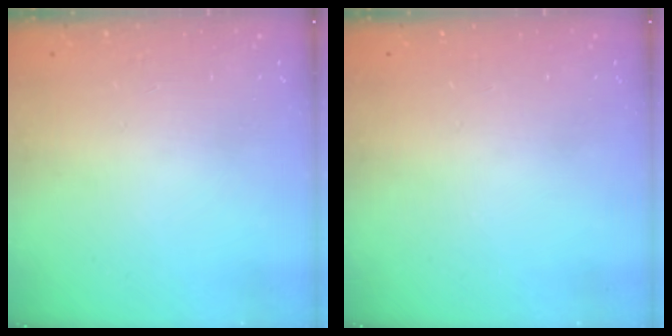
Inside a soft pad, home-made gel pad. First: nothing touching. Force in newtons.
{"total": 0.0}